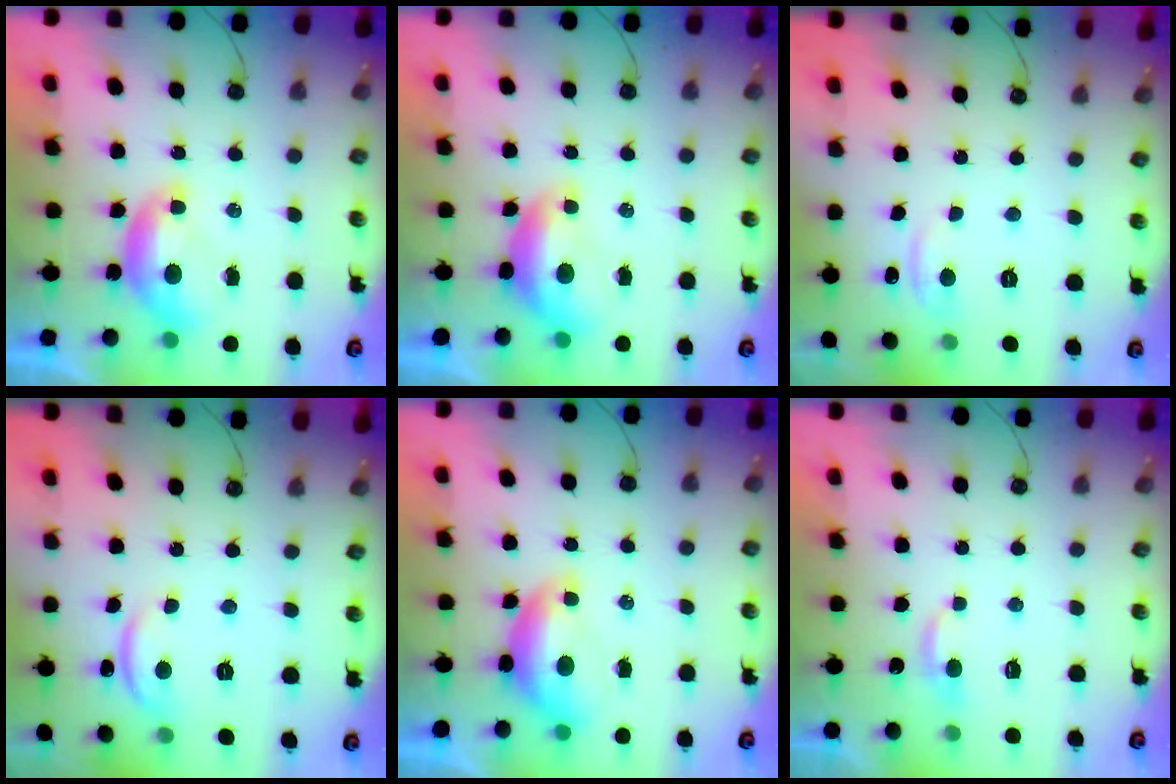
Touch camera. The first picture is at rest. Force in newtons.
{"total": 0.7, "press": 0.6, "slide": 0.4}
{"total": 0.7, "press": 0.3, "slide": 0.6}
{"total": 2.7, "press": 2.7, "slide": 0.4}
{"total": 0.0}
{"total": 3.6, "press": 3.6, "slide": 0.3}